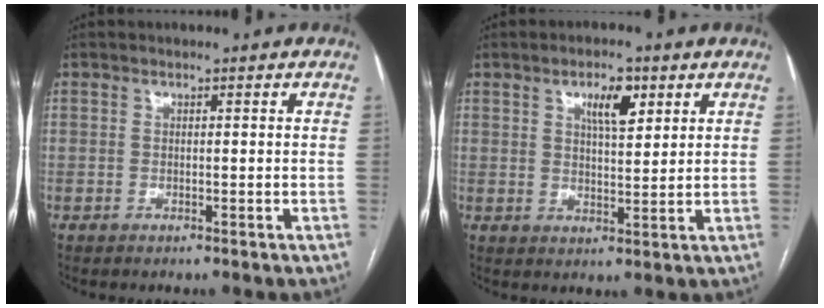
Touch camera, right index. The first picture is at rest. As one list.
[{"total": 5.3, "force": [2.6, 1.8, 4.3], "torque": [-0.073, 0.003, 0.044]}]